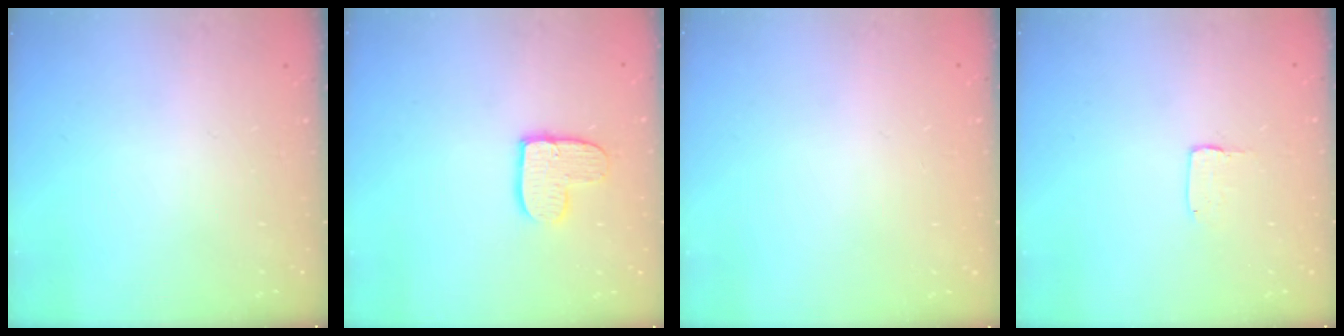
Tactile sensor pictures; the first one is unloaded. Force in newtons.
{"total": 9.4, "press": 9.3, "slide": 0.7}
{"total": 0.0}
{"total": 1.7, "press": 1.6, "slide": 0.1}